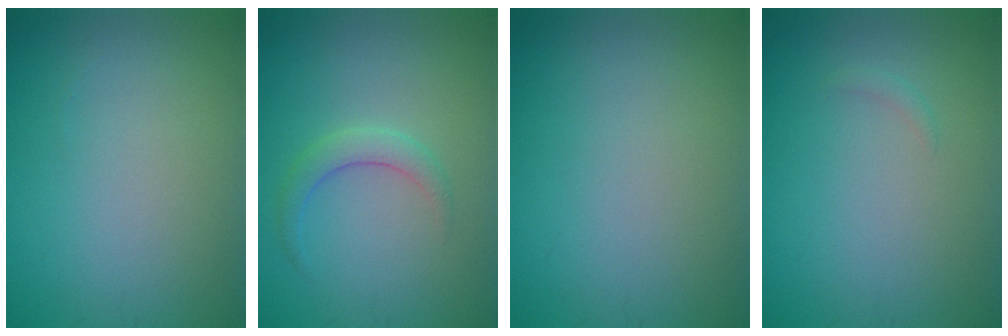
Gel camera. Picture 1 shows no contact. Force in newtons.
{"total": 2.0, "press": 2.0, "slide": 0.1}
{"total": 0.0}
{"total": 0.6, "press": 0.6, "slide": 0.1}